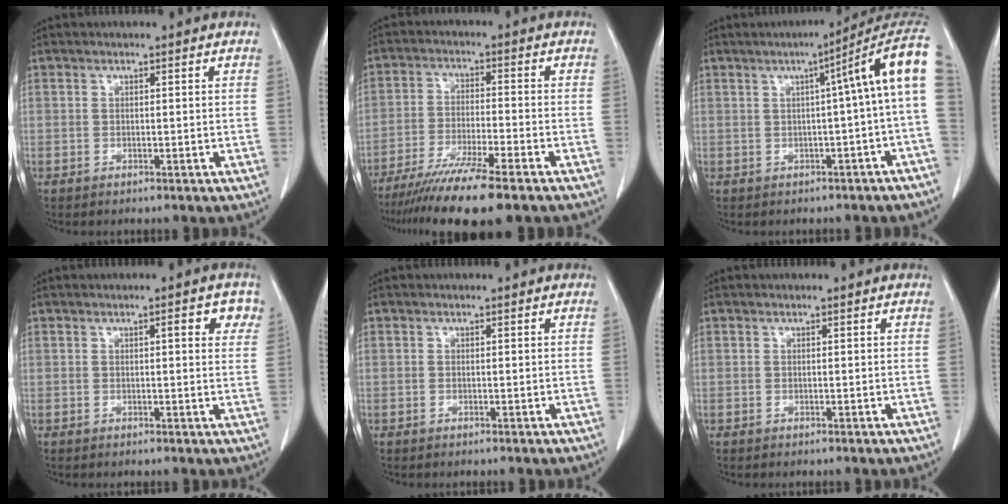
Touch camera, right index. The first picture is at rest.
{"total": 12.7, "force": [-9.9, -0.2, 7.8], "torque": [-0.130, -0.034, -0.161]}
{"total": 8.6, "force": [1.6, -0.7, 8.4], "torque": [-0.093, 0.039, 0.012]}
{"total": 3.4, "force": [1.4, 0.9, 2.9], "torque": [-0.030, 0.005, 0.013]}
{"total": 0.0}
{"total": 0.0}